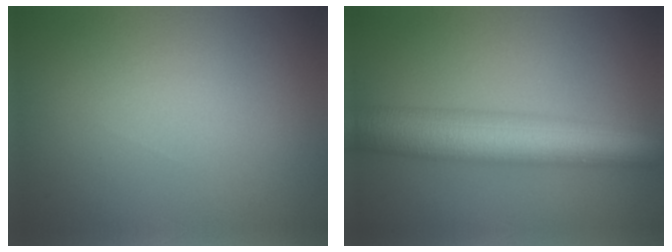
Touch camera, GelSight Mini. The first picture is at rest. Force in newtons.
{"total": 9.4, "press": 9.4, "slide": 0.1}